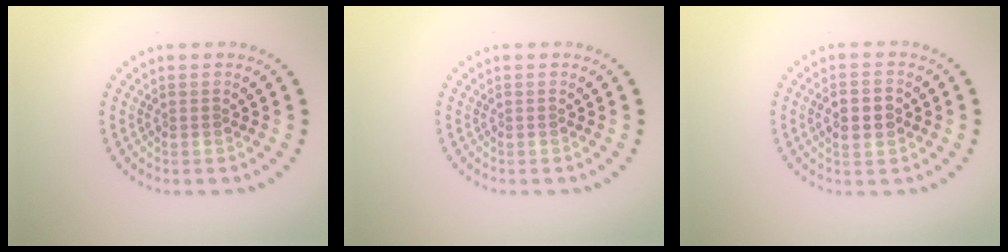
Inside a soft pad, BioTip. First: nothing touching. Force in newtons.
{"total": 0.0}
{"total": 3.1, "press": 3.0, "slide": 0.2}